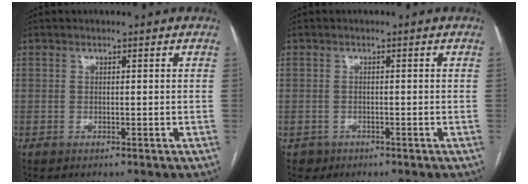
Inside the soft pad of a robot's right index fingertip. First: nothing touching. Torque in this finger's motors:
{"motor_torque": [-0.47, 0.03, -1.05, -0.21]}